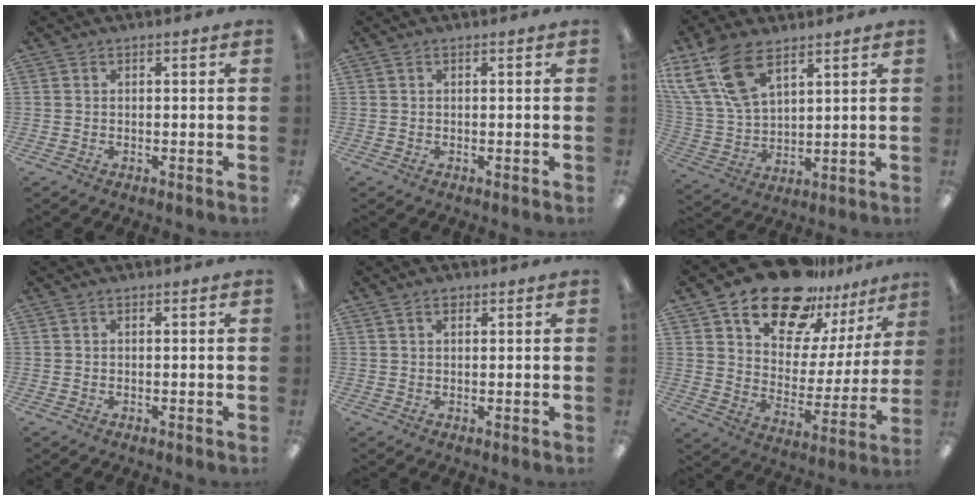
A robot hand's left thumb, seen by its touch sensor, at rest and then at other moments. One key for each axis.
{"total": 0.0}
{"total": 17.1, "fx": 10.1, "fy": 8.8, "fz": 10.7, "tx": -0.250, "ty": -0.037, "tz": 0.188}
{"total": 0.0}
{"total": 1.6, "fx": 1.0, "fy": 0.8, "fz": 1.0, "tx": -0.013, "ty": -0.002, "tz": 0.017}
{"total": 20.4, "fx": 16.5, "fy": 9.2, "fz": 7.8, "tx": -0.139, "ty": -0.118, "tz": 0.291}